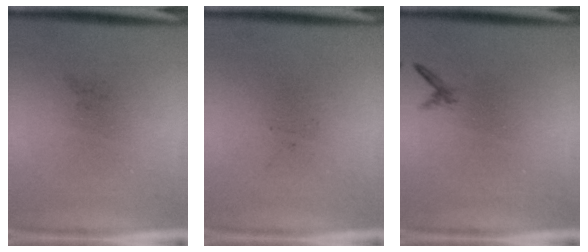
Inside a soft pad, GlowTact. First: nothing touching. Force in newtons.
{"total": 0.0}
{"total": 0.6}